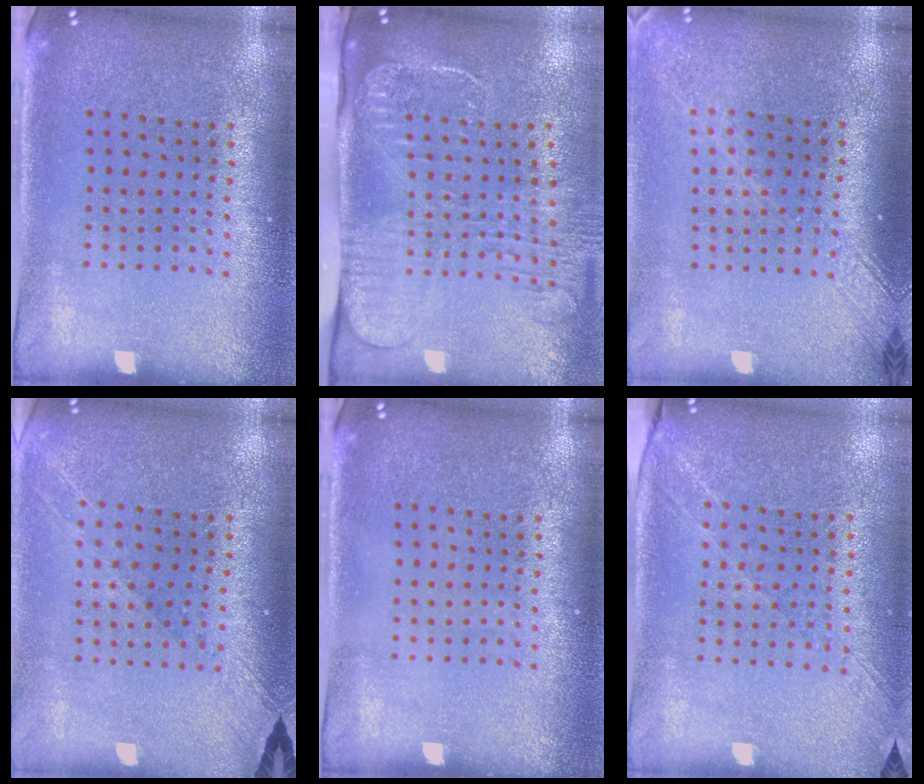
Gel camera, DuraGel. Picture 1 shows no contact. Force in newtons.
{"total": 2.8, "press": 2.1, "slide": 1.8}
{"total": 2.0, "press": 1.5, "slide": 1.3}
{"total": 1.2, "press": 1.2, "slide": 0.2}
{"total": 0.0}
{"total": 1.3, "press": 1.2, "slide": 0.4}